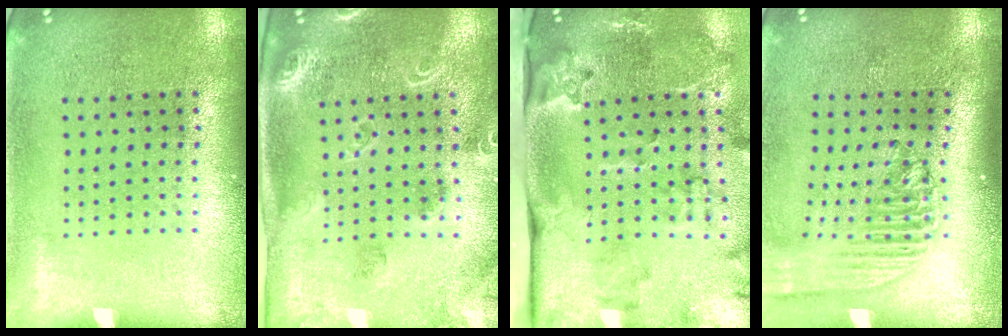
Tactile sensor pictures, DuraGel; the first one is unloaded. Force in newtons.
{"total": 1.7, "press": 1.7, "slide": 0.3}
{"total": 3.9, "press": 2.6, "slide": 2.9}
{"total": 2.2, "press": 1.7, "slide": 1.4}